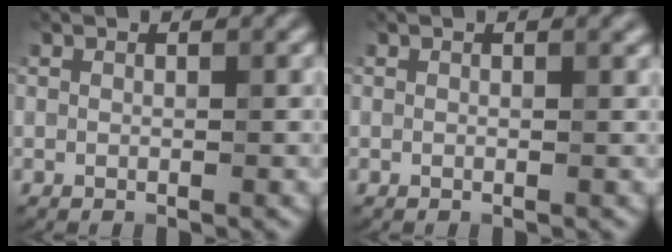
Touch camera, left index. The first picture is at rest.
{"total": 0.0}